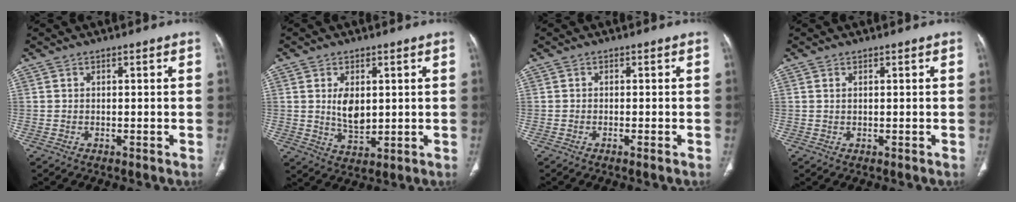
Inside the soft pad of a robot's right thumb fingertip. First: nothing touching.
{"total": 6.2, "force": [1.2, 3.7, 4.9], "torque": [-0.073, -0.015, 0.030]}
{"total": 1.0, "force": [-0.6, 0.0, 0.8], "torque": [-0.020, -0.001, -0.010]}
{"total": 0.6, "force": [0.3, 0.3, 0.4], "torque": [-0.012, 0.003, 0.008]}